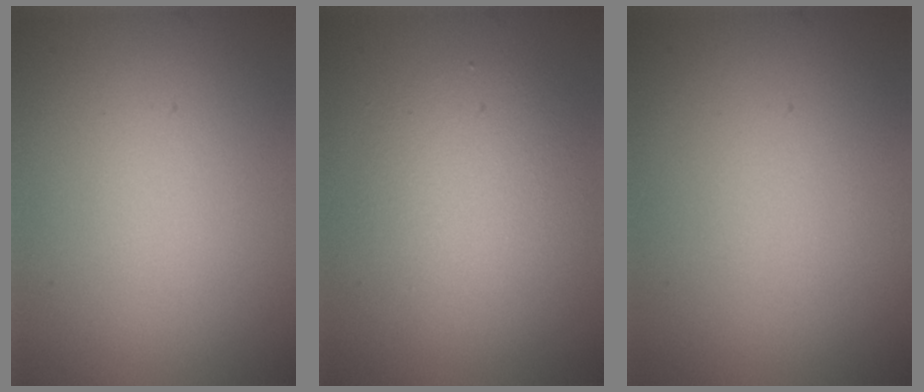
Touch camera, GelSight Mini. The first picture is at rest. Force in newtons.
{"total": 3.8, "press": 3.8, "slide": 0.2}
{"total": 0.0}